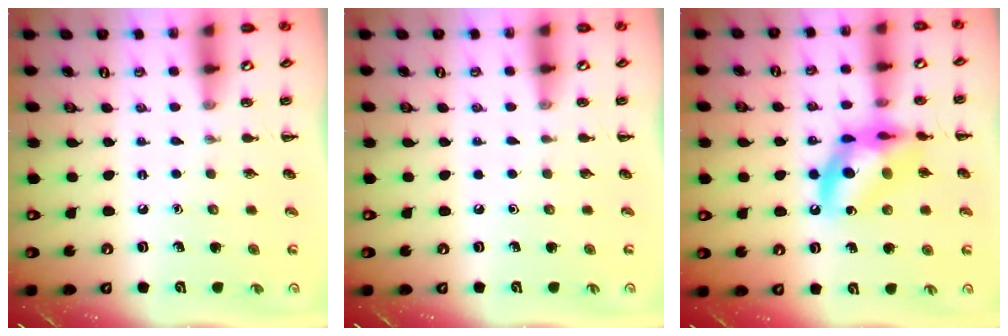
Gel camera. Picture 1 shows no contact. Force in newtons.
{"total": 0.0}
{"total": 15.0, "press": 14.7, "slide": 3.1}